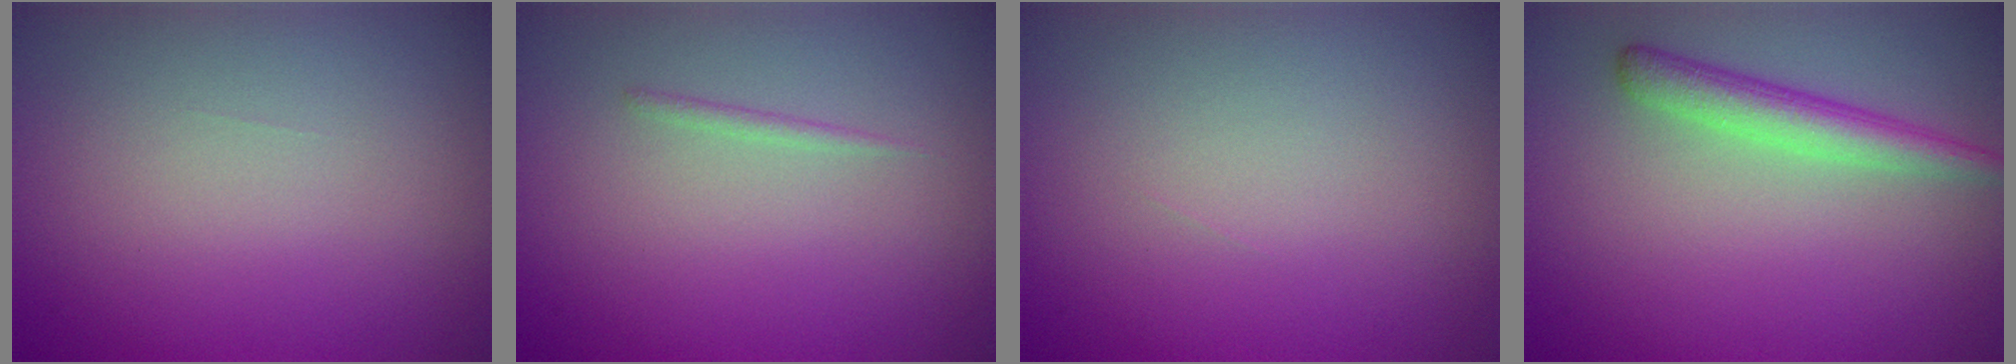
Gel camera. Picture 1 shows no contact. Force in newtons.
{"total": 0.6, "press": 0.6, "slide": 0.1}
{"total": 0.0}
{"total": 3.1, "press": 3.1, "slide": 0.1}